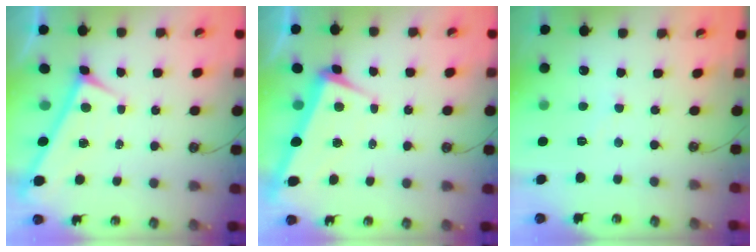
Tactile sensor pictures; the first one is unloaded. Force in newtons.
{"total": 2.0, "press": 1.8, "slide": 1.0}
{"total": 2.4, "press": 2.4, "slide": 0.5}